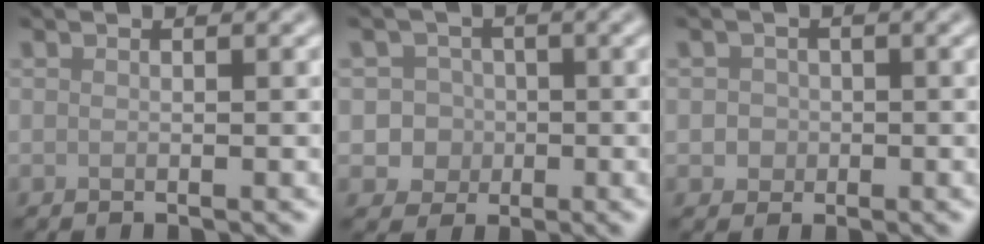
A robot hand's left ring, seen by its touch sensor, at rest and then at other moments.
{"total": 3.2, "force": [-0.6, 3.1, 0.8], "torque": [0.012, 0.009, -0.026]}
{"total": 1.5, "force": [-0.1, 1.4, 0.4], "torque": [0.007, -0.004, -0.004]}